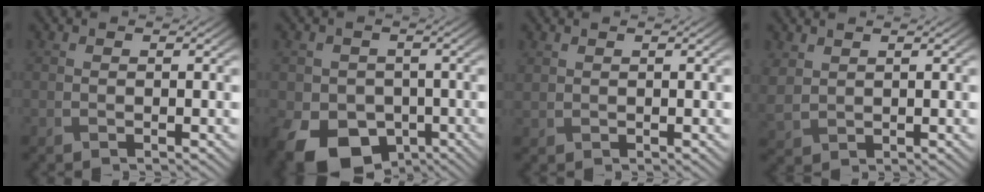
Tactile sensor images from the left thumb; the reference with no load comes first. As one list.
[{"total": 11.7, "force": [-5.3, 8.9, 5.4], "torque": [-0.117, -0.053, -0.094]}, {"total": 0.8, "force": [0.7, 0.4, 0.2], "torque": [-0.011, 0.000, 0.019]}, {"total": 2.4, "force": [1.5, 1.6, 1.1], "torque": [-0.037, -0.001, 0.036]}]